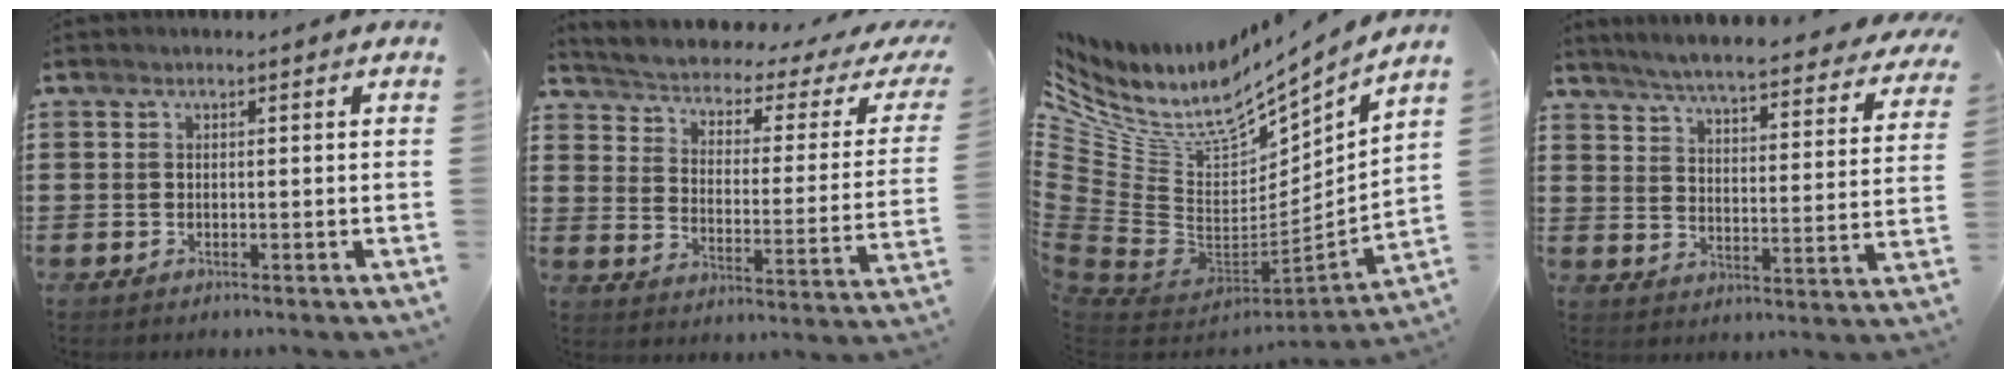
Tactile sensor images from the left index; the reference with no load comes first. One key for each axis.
{"total": 1.8, "fx": 0.8, "fy": 0.4, "fz": 1.6, "tx": -0.043, "ty": -0.025, "tz": 0.000}
{"total": 10.3, "fx": 7.1, "fy": 5.0, "fz": 5.7, "tx": -0.150, "ty": -0.069, "tz": 0.119}
{"total": 5.5, "fx": 5.1, "fy": -0.6, "fz": 2.0, "tx": -0.062, "ty": -0.042, "tz": 0.082}